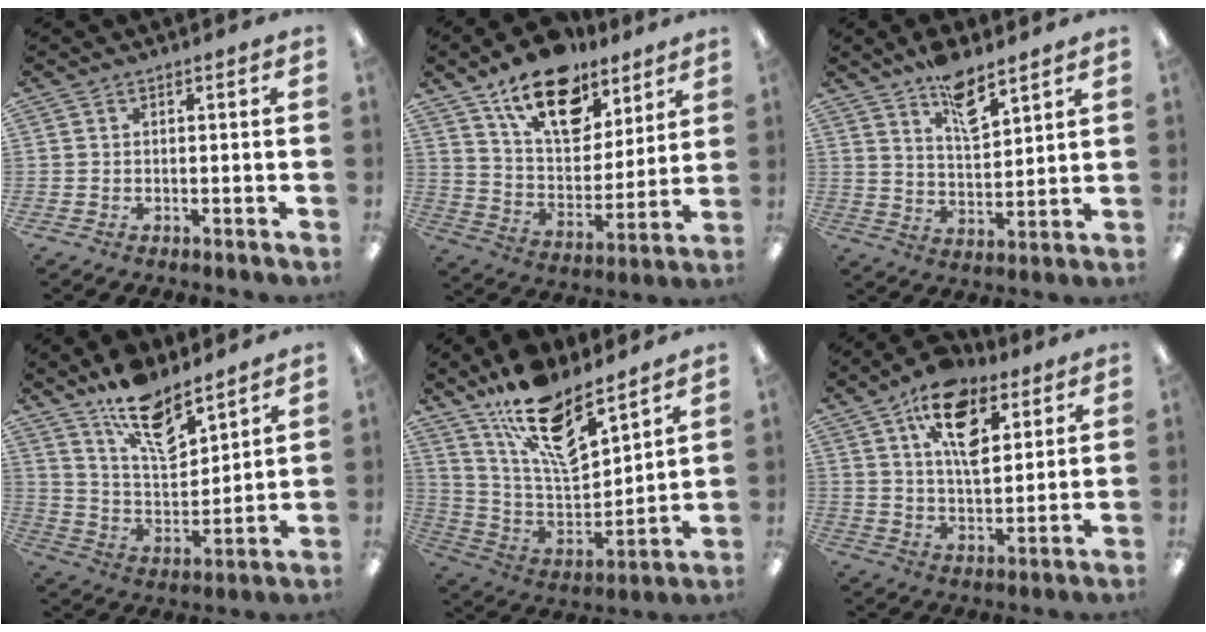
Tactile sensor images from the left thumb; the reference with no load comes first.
{"total": 19.0, "force": [12.4, 10.2, 10.0], "torque": [-0.159, -0.070, 0.219]}
{"total": 9.6, "force": [7.3, 3.4, 5.1], "torque": [-0.081, -0.042, 0.128]}
{"total": 15.2, "force": [11.2, 6.1, 8.2], "torque": [-0.136, -0.067, 0.195]}
{"total": 18.2, "force": [13.5, 6.9, 10.0], "torque": [-0.184, -0.090, 0.241]}
{"total": 16.0, "force": [8.7, 8.5, 10.3], "torque": [-0.154, -0.027, 0.149]}